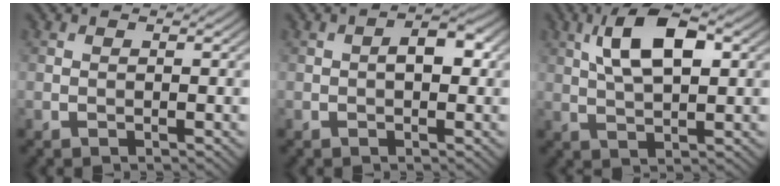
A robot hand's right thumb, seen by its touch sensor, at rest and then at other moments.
{"total": 3.2, "force": [0.1, 1.7, 2.7], "torque": [-0.038, 0.005, -0.004]}
{"total": 8.2, "force": [2.7, 3.2, 7.1], "torque": [-0.141, 0.015, 0.044]}